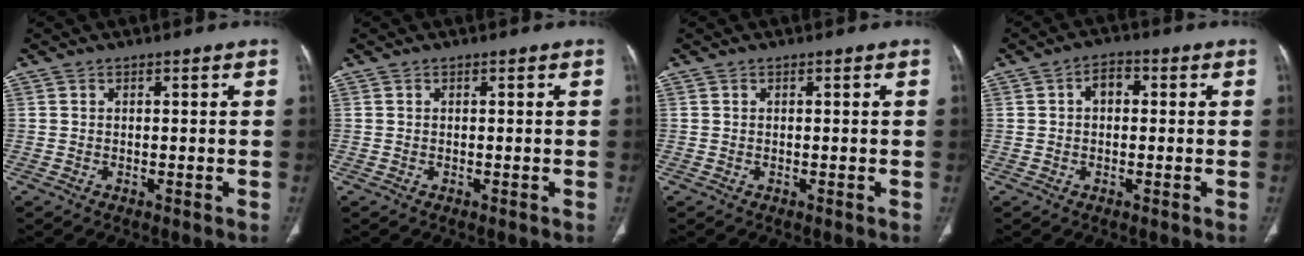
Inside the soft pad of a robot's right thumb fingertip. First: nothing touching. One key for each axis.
{"total": 0.0}
{"total": 0.0}
{"total": 3.7, "fx": 0.6, "fy": 2.4, "fz": 2.7, "tx": -0.036, "ty": 0.014, "tz": 0.004}